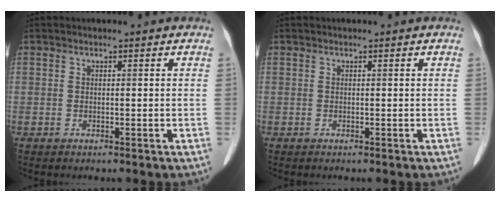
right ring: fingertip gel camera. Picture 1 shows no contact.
{"total": 0.0}